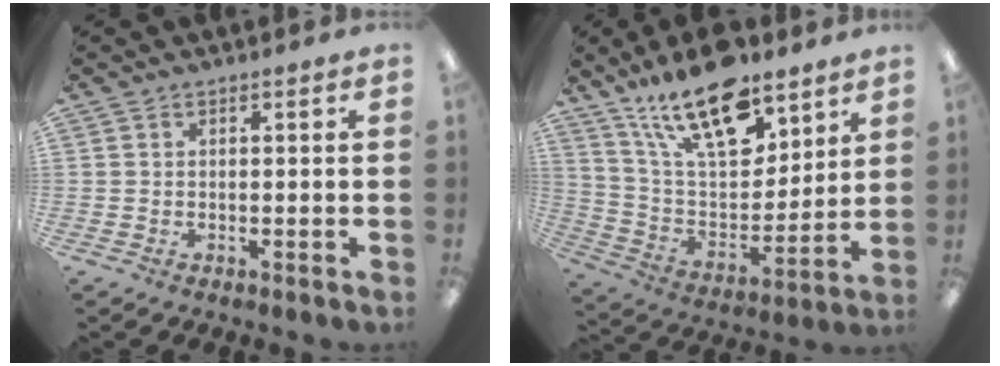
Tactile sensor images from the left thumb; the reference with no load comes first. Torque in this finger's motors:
{"motor_torque": [0.36, 0.39, 1.56, -1.20, 0.14]}